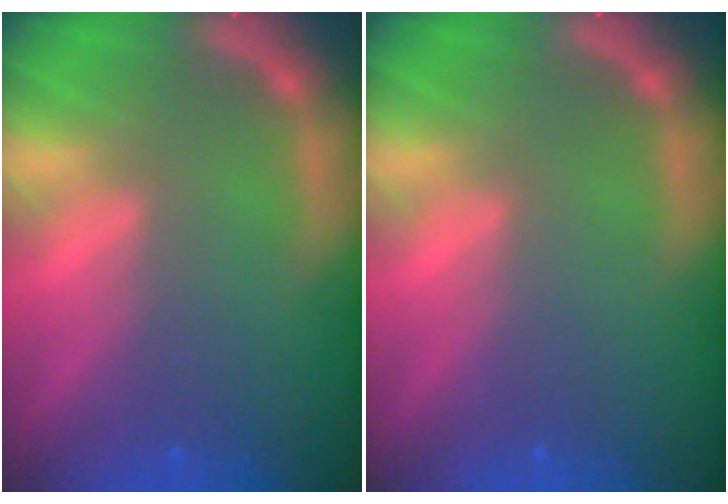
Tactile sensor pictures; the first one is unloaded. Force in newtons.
{"total": 0.0}